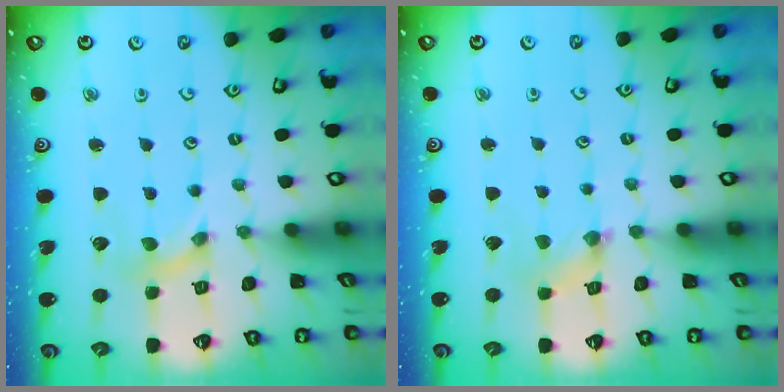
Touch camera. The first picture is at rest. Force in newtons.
{"total": 1.3, "press": 1.3, "slide": 0.3}